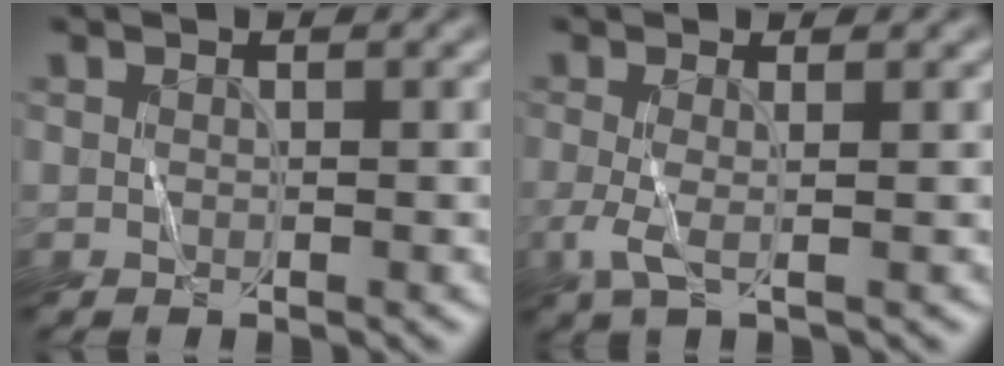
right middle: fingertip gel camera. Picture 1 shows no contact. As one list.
[{"total": 1.9, "force": [-0.7, 0.2, 1.7], "torque": [-0.044, 0.000, -0.017]}]